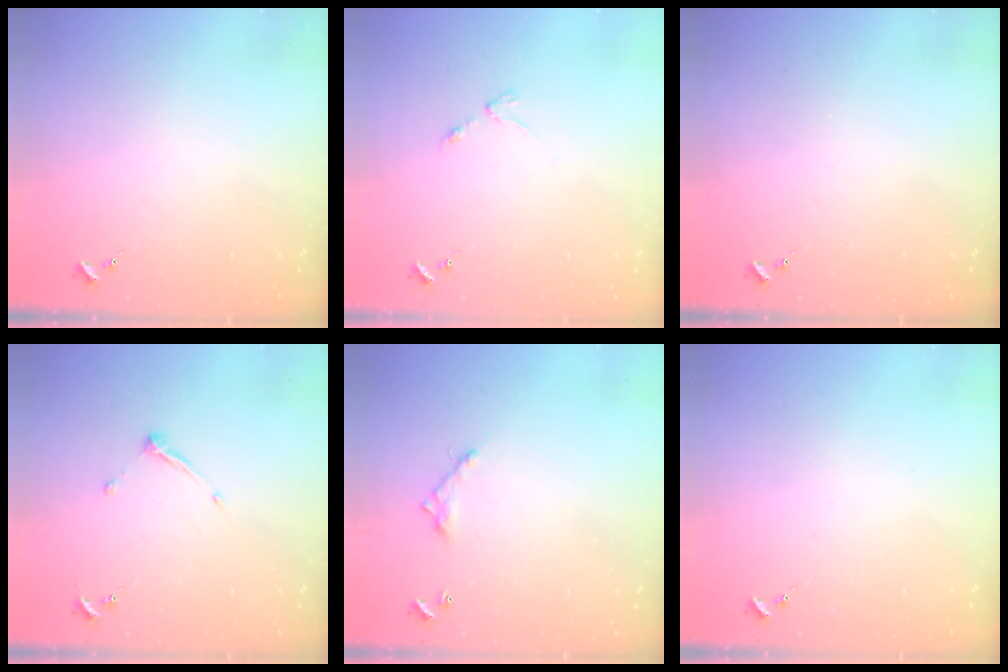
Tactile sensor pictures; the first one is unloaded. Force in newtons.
{"total": 3.2, "press": 3.1, "slide": 0.5}
{"total": 0.0}
{"total": 5.9, "press": 5.9, "slide": 0.6}
{"total": 6.2, "press": 6.2, "slide": 0.4}
{"total": 0.0}